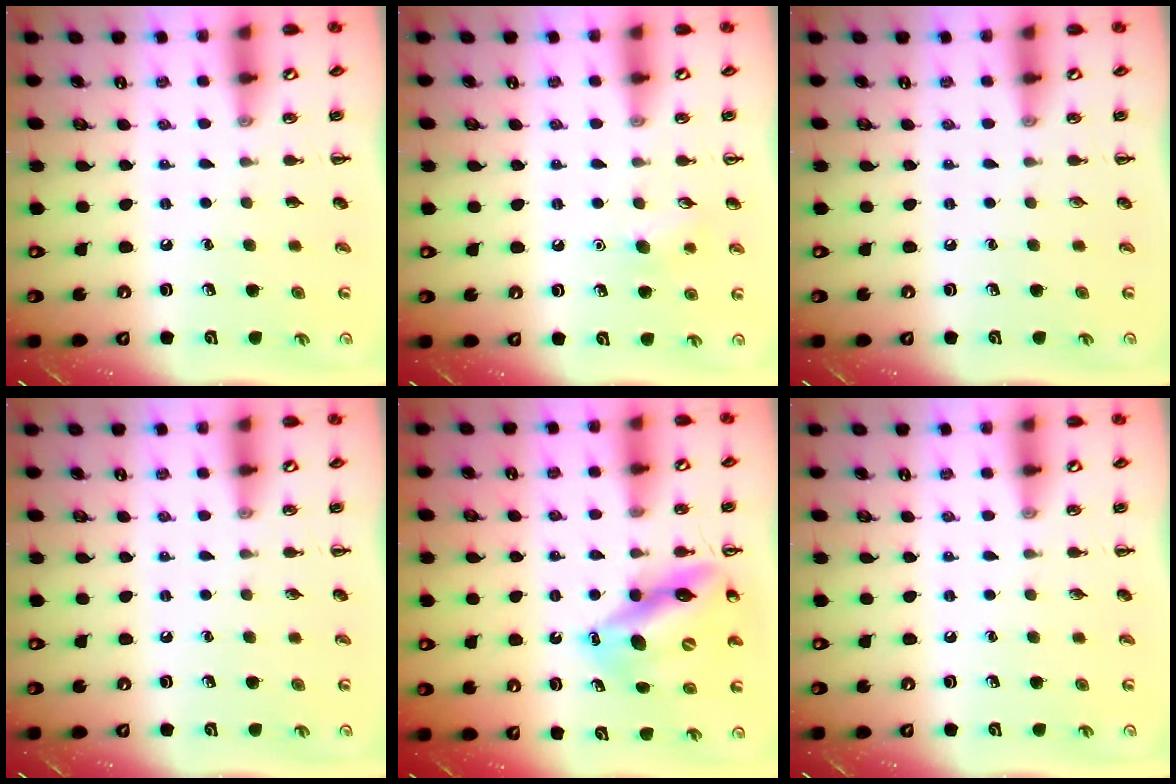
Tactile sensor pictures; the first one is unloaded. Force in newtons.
{"total": 7.2, "press": 7.0, "slide": 1.5}
{"total": 0.0}
{"total": 0.0}
{"total": 14.2, "press": 13.6, "slide": 4.3}
{"total": 0.0}